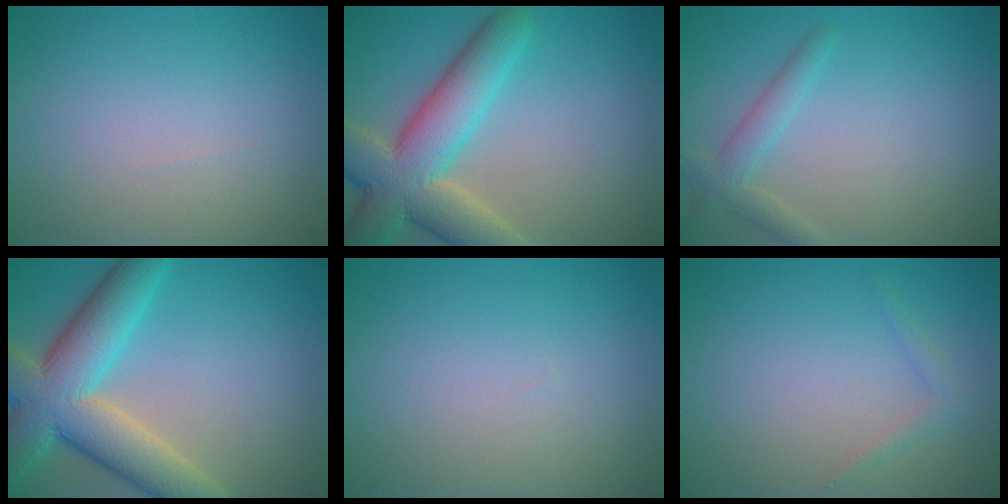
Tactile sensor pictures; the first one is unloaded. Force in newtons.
{"total": 9.2, "press": 9.2, "slide": 0.7}
{"total": 2.4, "press": 2.3, "slide": 0.1}
{"total": 9.7, "press": 9.7, "slide": 0.6}
{"total": 0.0}
{"total": 1.1, "press": 1.1, "slide": 0.1}